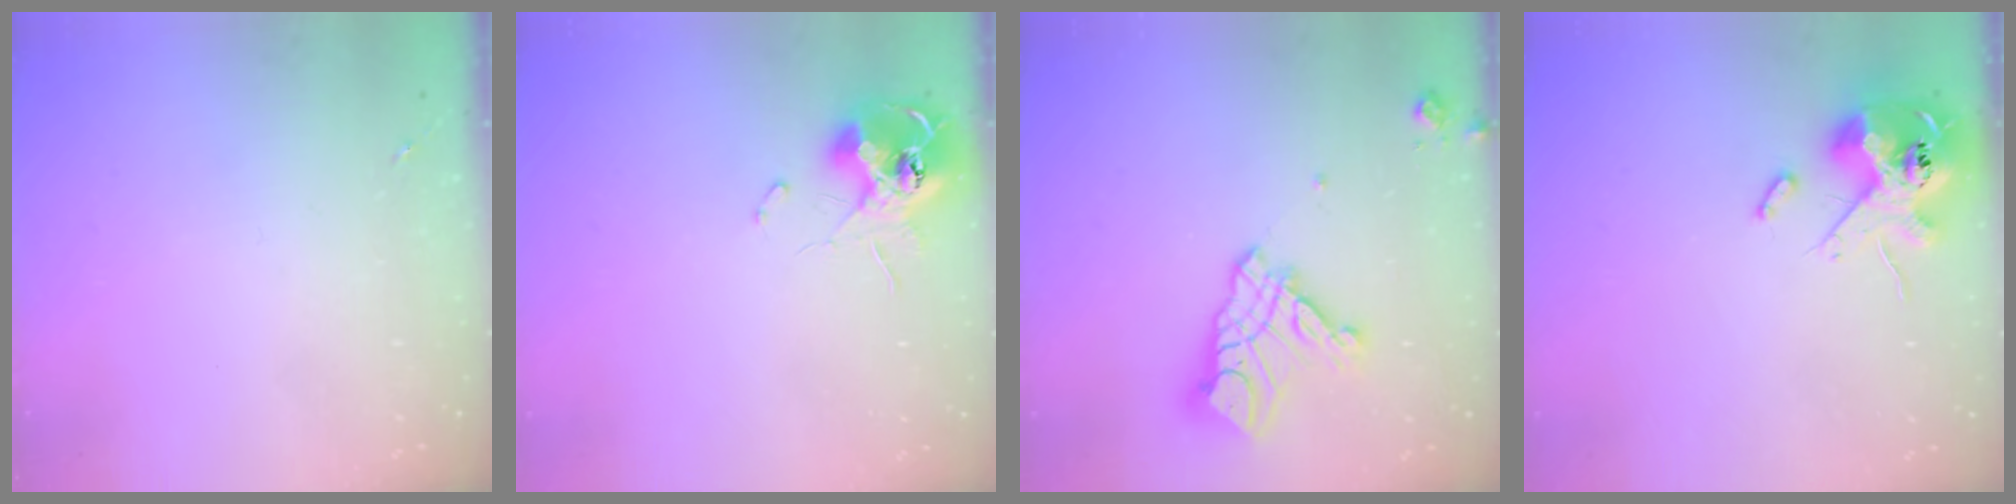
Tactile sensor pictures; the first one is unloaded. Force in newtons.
{"total": 11.6, "press": 11.6, "slide": 1.1}
{"total": 14.4, "press": 14.3, "slide": 1.5}
{"total": 13.8, "press": 13.6, "slide": 2.2}